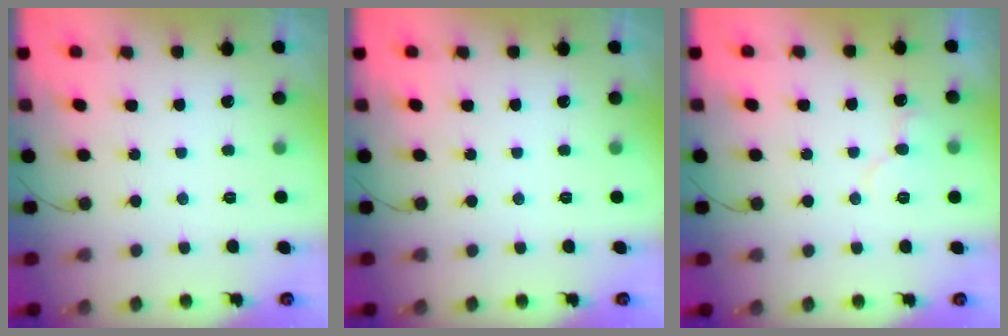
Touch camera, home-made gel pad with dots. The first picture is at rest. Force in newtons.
{"total": 0.0}
{"total": 8.4, "press": 8.4, "slide": 0.4}